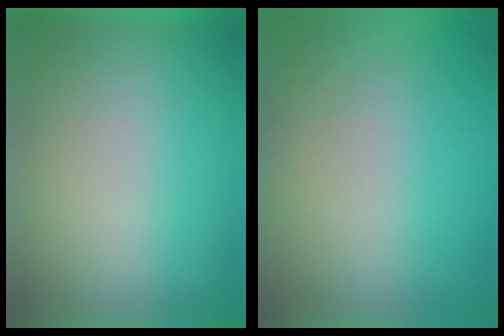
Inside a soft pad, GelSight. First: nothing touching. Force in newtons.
{"total": 4.9}